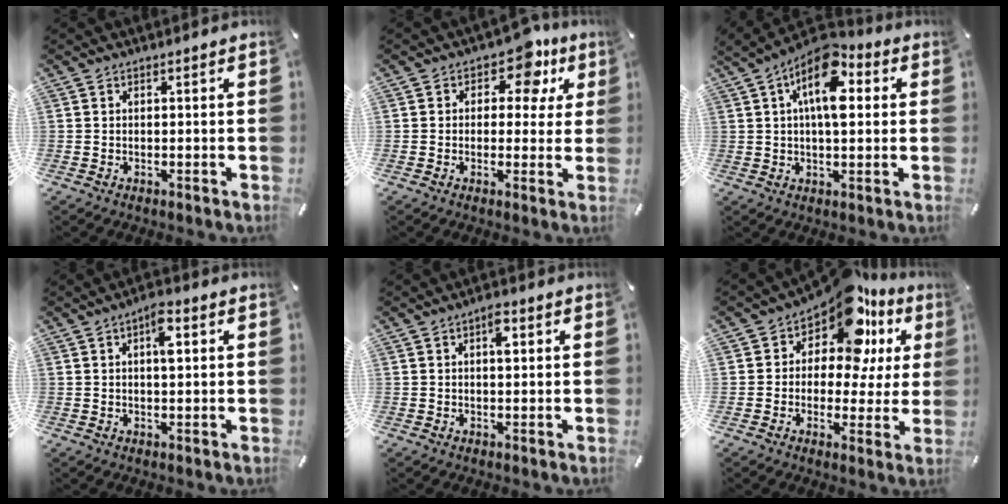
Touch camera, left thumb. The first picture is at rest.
{"total": 9.0, "force": [4.6, 5.5, 5.5], "torque": [-0.068, -0.024, 0.074]}
{"total": 12.9, "force": [4.6, 6.4, 10.2], "torque": [-0.172, -0.015, 0.081]}
{"total": 5.1, "force": [1.5, 2.1, 4.4], "torque": [-0.061, -0.003, 0.016]}
{"total": 3.3, "force": [1.0, 1.5, 2.8], "torque": [-0.035, 0.000, 0.009]}
{"total": 13.8, "force": [8.5, 7.1, 8.3], "torque": [-0.141, -0.059, 0.149]}